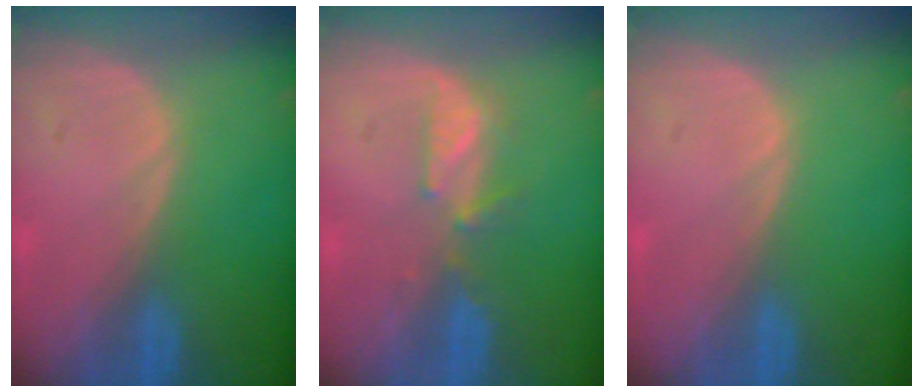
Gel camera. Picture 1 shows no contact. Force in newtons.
{"total": 3.1, "press": 3.0, "slide": 0.3}
{"total": 0.0}